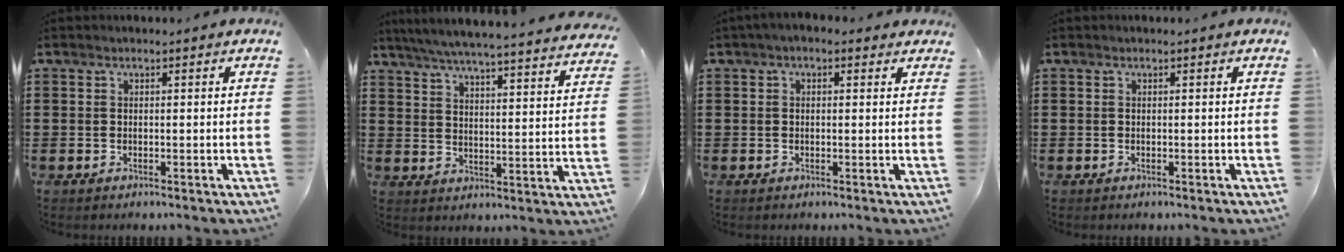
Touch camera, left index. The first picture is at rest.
{"total": 5.4, "force": [5.0, -0.5, 1.9], "torque": [-0.060, -0.040, 0.082]}
{"total": 1.4, "force": [0.2, 0.9, 1.1], "torque": [-0.022, 0.006, 0.002]}
{"total": 0.0}